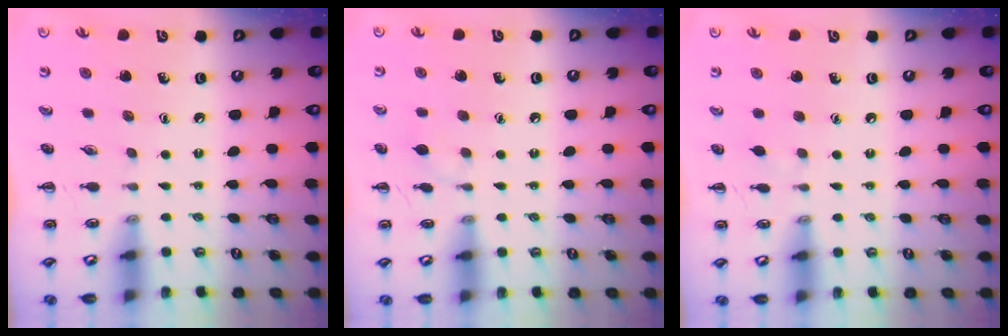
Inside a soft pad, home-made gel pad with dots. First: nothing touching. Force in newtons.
{"total": 5.2, "press": 5.0, "slide": 1.6}
{"total": 2.2, "press": 1.9, "slide": 0.9}